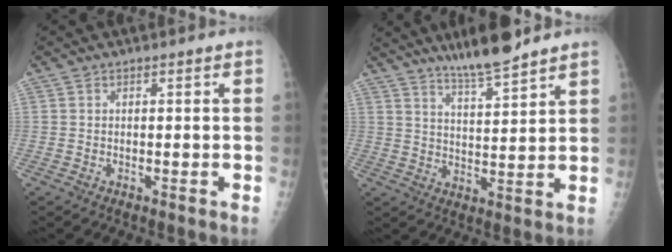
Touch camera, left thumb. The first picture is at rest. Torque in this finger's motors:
{"motor_torque": [0.37, 0.36, 0.25, -0.22, -0.02]}